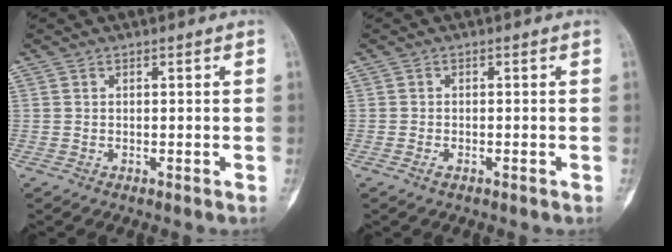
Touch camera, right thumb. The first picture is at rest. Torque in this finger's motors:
{"motor_torque": [-0.65, -0.02, -0.34, 0.29, -0.16]}